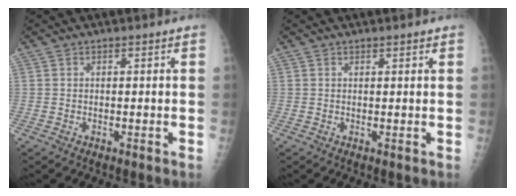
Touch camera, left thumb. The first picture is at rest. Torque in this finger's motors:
{"motor_torque": [-0.19, -0.04, -0.03, 0.07, -0.02]}